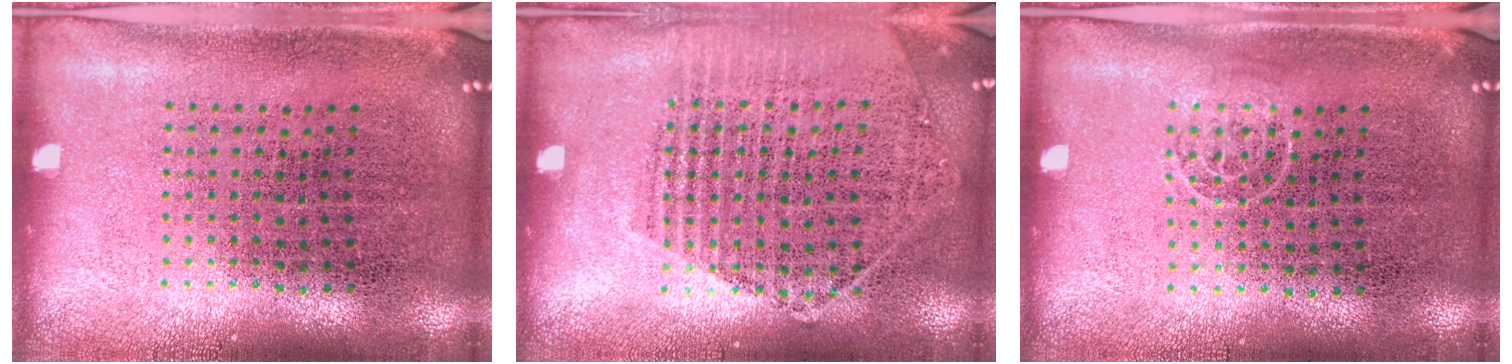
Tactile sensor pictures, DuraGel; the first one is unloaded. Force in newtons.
{"total": 1.4, "press": 1.4, "slide": 0.1}
{"total": 0.7, "press": 0.5, "slide": 0.5}